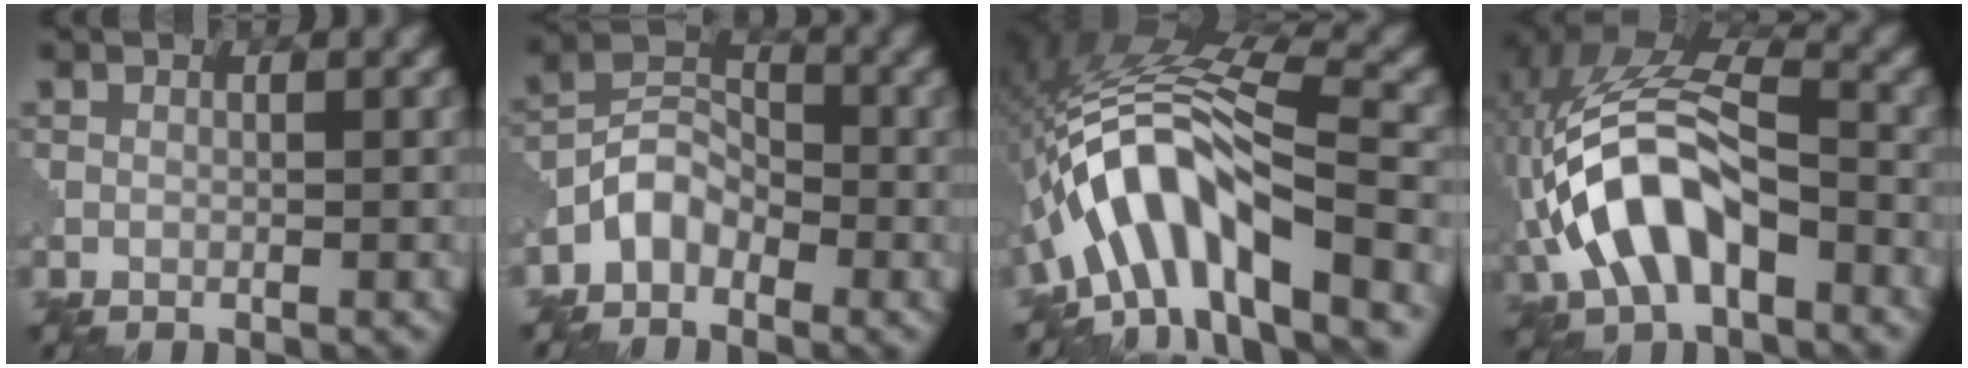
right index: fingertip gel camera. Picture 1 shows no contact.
{"total": 3.7, "force": [-2.3, 2.3, 1.7], "torque": [-0.032, 0.012, -0.059]}
{"total": 11.1, "force": [-4.9, 3.4, 9.3], "torque": [-0.156, 0.027, -0.091]}
{"total": 10.0, "force": [-3.0, 5.4, 7.8], "torque": [-0.163, 0.015, -0.063]}